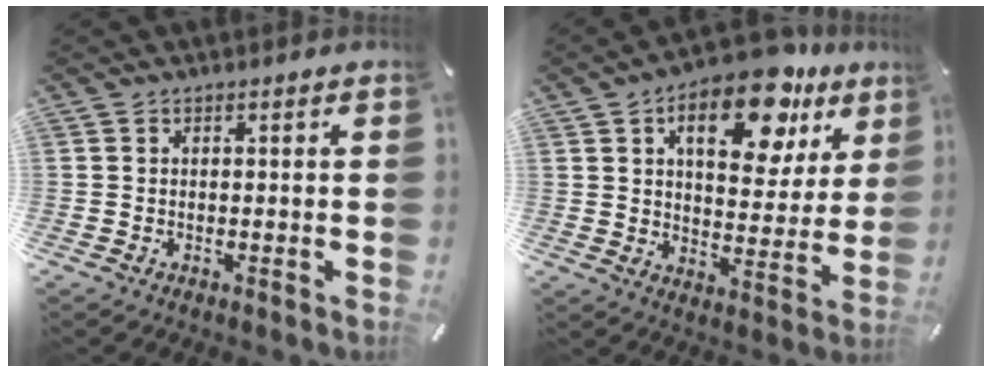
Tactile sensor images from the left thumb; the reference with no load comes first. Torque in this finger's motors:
{"motor_torque": [2.56, 2.45, 1.50, -1.27, 0.16]}